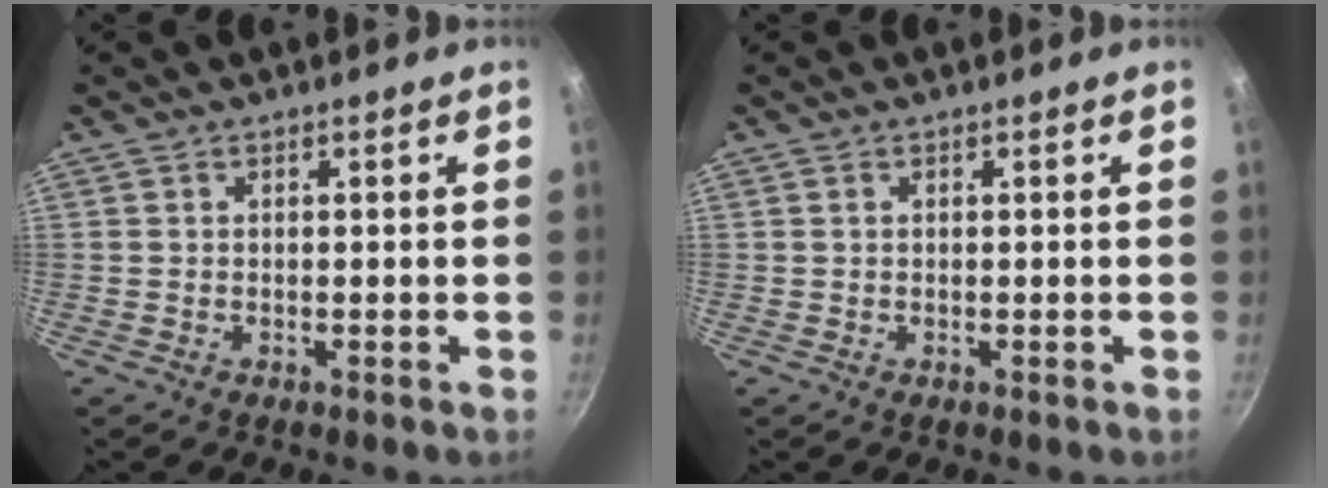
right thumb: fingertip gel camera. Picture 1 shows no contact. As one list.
[{"total": 0.5, "force": [0.3, 0.2, 0.4], "torque": [-0.008, 0.001, 0.005]}]